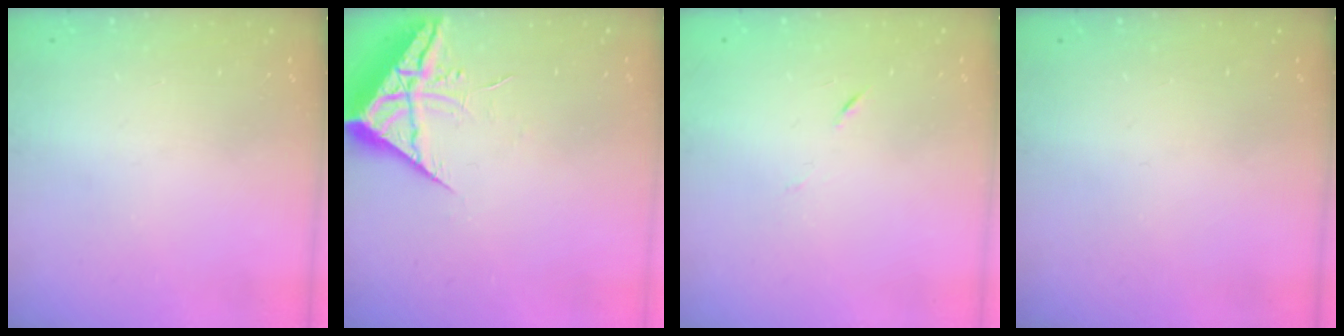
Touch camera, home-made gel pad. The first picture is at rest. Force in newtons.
{"total": 6.7, "press": 6.7, "slide": 0.5}
{"total": 3.7, "press": 3.6, "slide": 0.9}
{"total": 0.0}